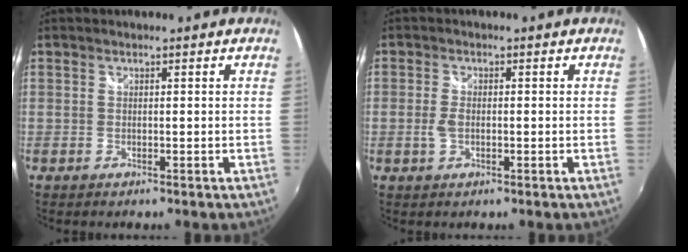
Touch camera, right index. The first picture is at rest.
{"total": 2.5, "force": [-0.6, 1.4, 2.0], "torque": [-0.044, 0.000, -0.013]}